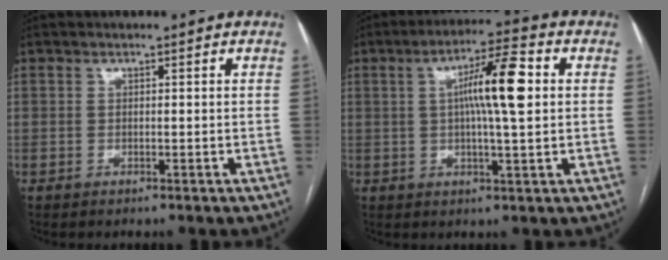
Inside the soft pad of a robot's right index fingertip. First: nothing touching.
{"total": 10.1, "force": [1.6, 0.8, 9.9], "torque": [-0.168, 0.014, 0.024]}